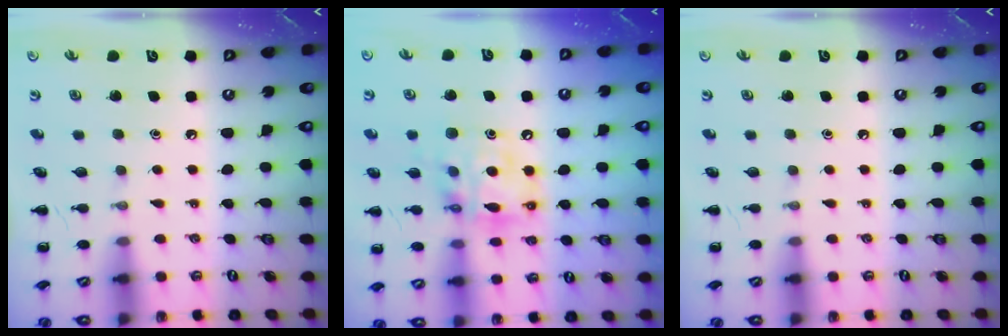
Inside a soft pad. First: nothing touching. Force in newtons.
{"total": 12.9, "press": 12.4, "slide": 3.5}
{"total": 0.0}